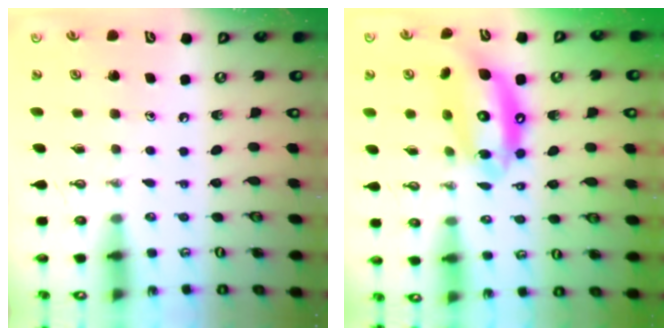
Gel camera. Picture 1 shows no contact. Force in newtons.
{"total": 16.0, "press": 15.9, "slide": 1.9}